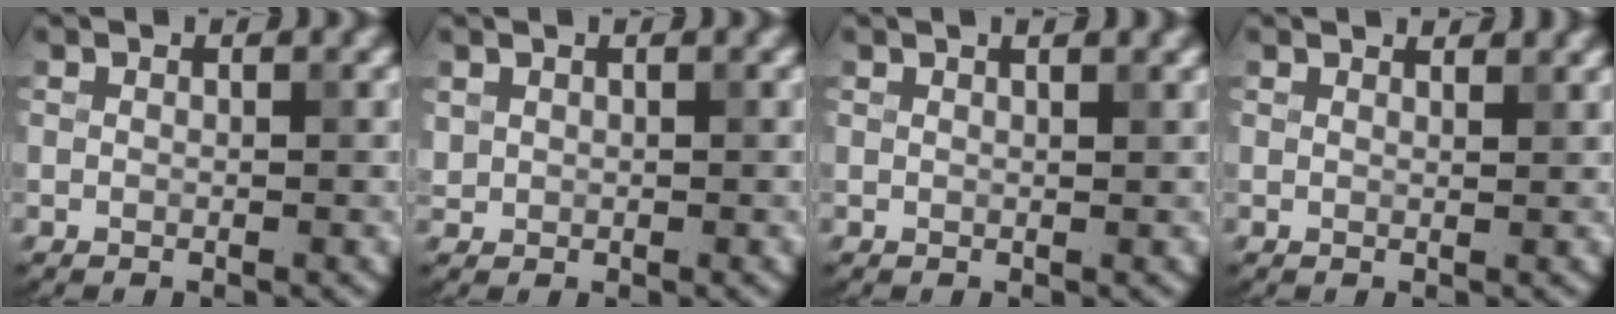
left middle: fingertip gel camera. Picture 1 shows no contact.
{"total": 0.6, "force": [0.2, 0.6, 0.0], "torque": [0.001, -0.001, 0.011]}
{"total": 0.9, "force": [0.7, 0.1, 0.5], "torque": [-0.008, 0.005, 0.018]}
{"total": 1.1, "force": [1.1, 0.3, 0.2], "torque": [-0.008, 0.000, 0.018]}